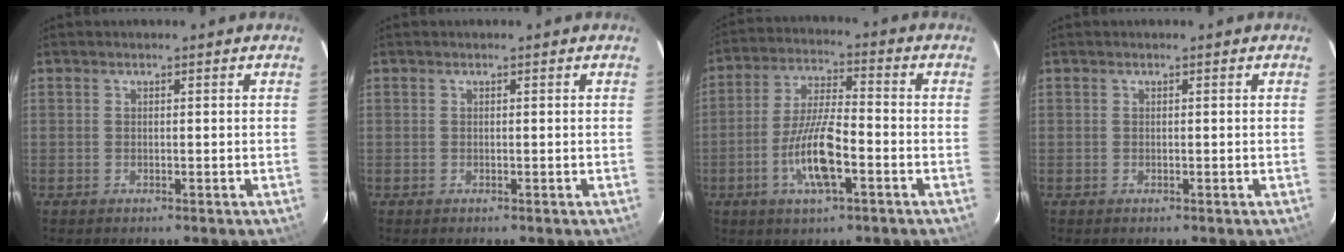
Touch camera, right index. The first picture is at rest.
{"total": 0.0}
{"total": 10.9, "force": [-4.1, 2.7, 9.7], "torque": [-0.198, -0.003, -0.076]}
{"total": 0.0}